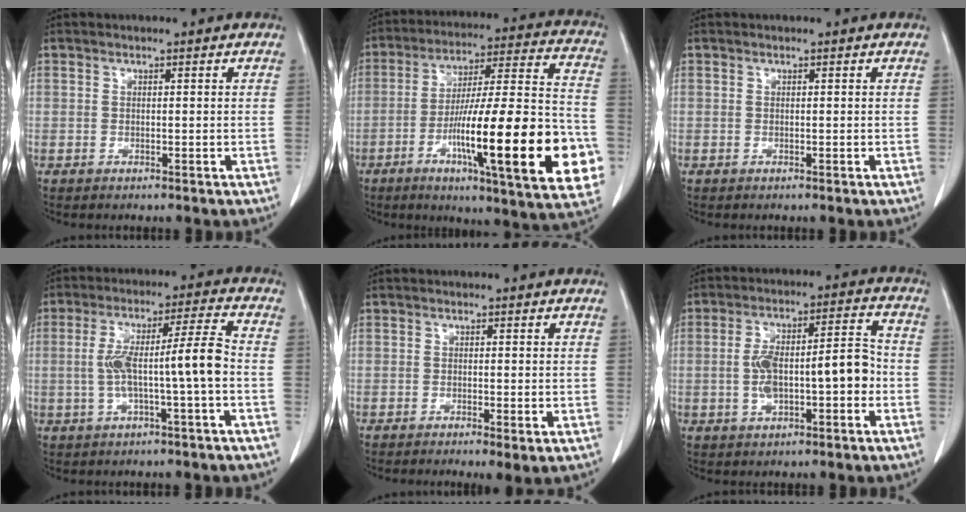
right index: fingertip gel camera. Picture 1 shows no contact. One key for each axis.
{"total": 27.7, "fx": -8.0, "fy": 3.0, "fz": 26.4, "tx": -0.342, "ty": -0.008, "tz": -0.120}
{"total": 0.0}
{"total": 9.6, "fx": -1.4, "fy": 0.1, "fz": 9.5, "tx": -0.174, "ty": 0.027, "tz": -0.024}
{"total": 2.2, "fx": -0.8, "fy": 0.4, "fz": 2.0, "tx": -0.027, "ty": -0.006, "tz": -0.007}
{"total": 10.9, "fx": -1.8, "fy": 3.3, "fz": 10.2, "tx": -0.179, "ty": 0.033, "tz": -0.024}